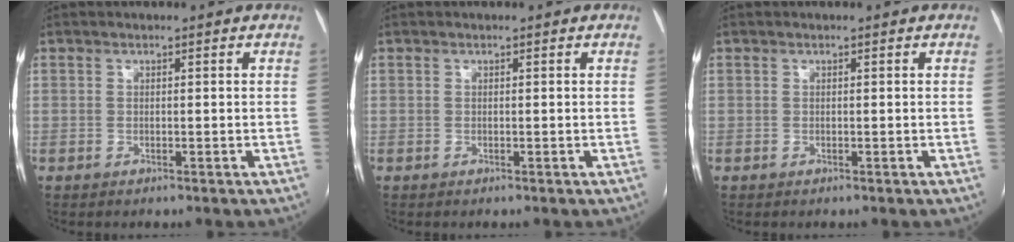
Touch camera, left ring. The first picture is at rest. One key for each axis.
{"total": 0.0}
{"total": 0.0}